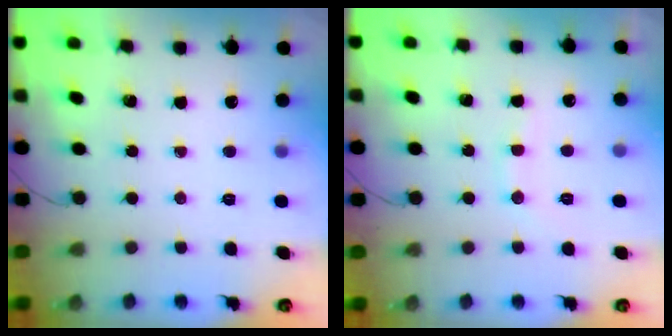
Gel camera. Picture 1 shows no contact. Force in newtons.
{"total": 7.4, "press": 7.3, "slide": 1.1}